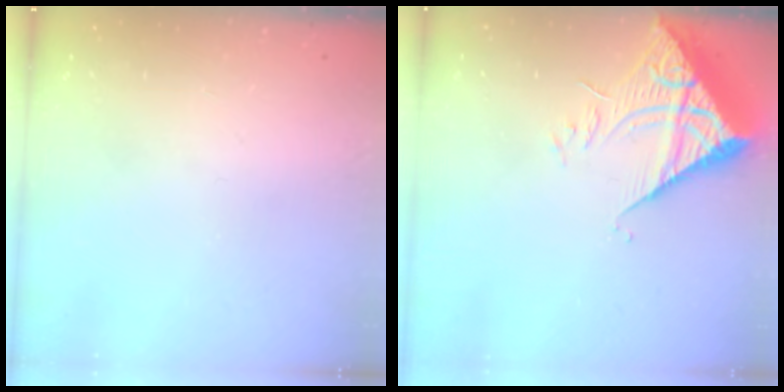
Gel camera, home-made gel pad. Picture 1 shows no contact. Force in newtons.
{"total": 9.3, "press": 9.2, "slide": 1.2}